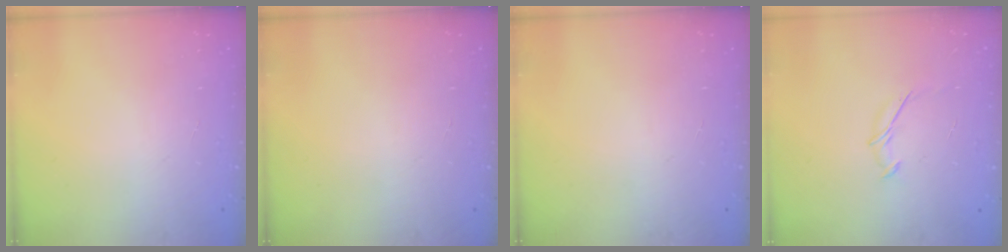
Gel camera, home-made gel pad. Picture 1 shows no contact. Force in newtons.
{"total": 0.0}
{"total": 0.0}
{"total": 5.4, "press": 5.4, "slide": 1.0}